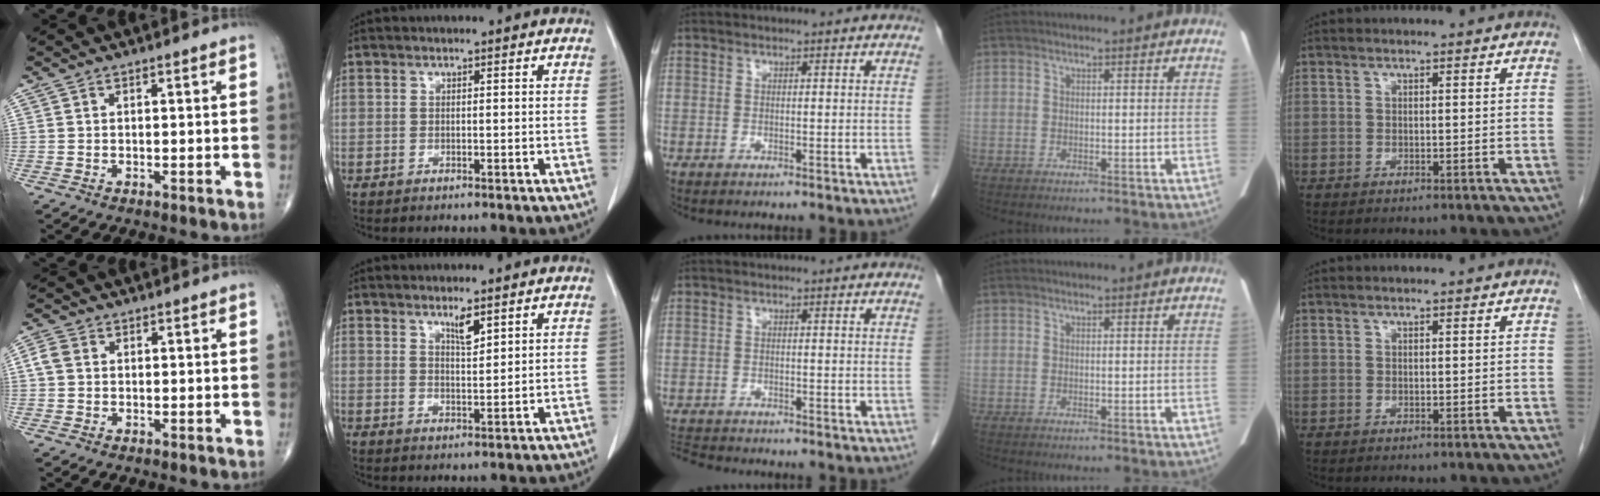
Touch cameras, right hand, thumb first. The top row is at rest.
{"thumb": {"total": 3.0, "force": [0.4, 2.4, 1.7], "torque": [-0.042, 0.009, 0.004]}, "index": {"total": 2.9, "force": [2.1, 0.5, 2.0], "torque": [-0.039, -0.006, 0.039]}, "middle": {"total": 4.2, "force": [-4.1, 0.2, 0.7], "torque": [-0.016, -0.017, -0.070]}}